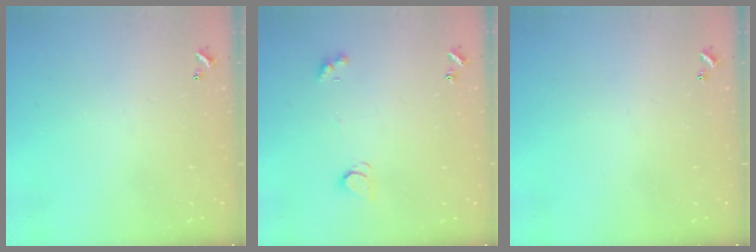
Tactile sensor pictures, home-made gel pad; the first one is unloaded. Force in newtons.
{"total": 2.6, "press": 2.6, "slide": 0.5}
{"total": 0.0}